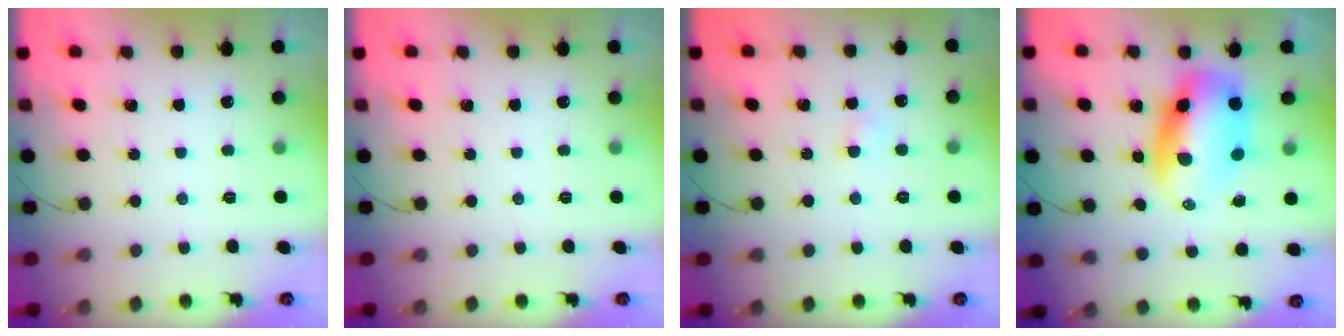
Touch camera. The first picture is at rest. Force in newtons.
{"total": 0.0}
{"total": 2.3, "press": 2.2, "slide": 0.9}
{"total": 10.5, "press": 10.2, "slide": 2.5}